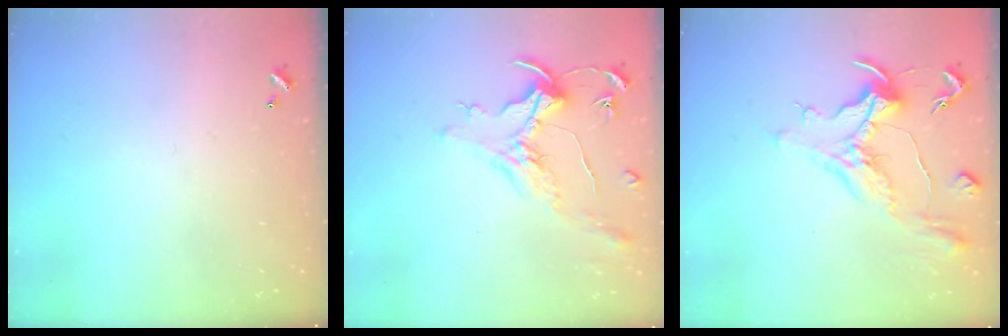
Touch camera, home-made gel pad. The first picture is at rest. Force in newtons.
{"total": 1.5, "press": 1.3, "slide": 0.7}
{"total": 1.6, "press": 1.5, "slide": 0.6}